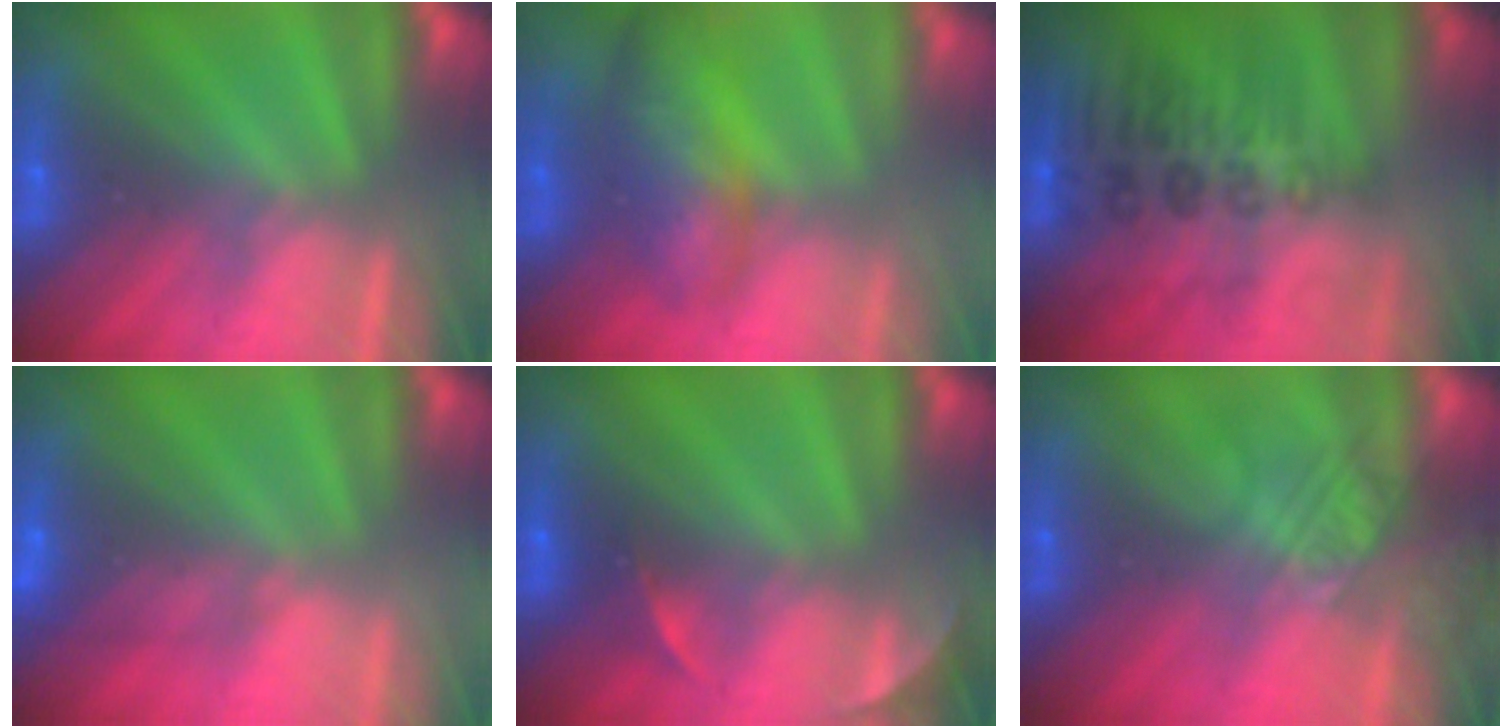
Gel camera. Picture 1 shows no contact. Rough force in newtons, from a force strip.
{"total": 7.3}
{"total": 2.9}
{"total": 4.7}
{"total": 2.2}
{"total": 2.3}